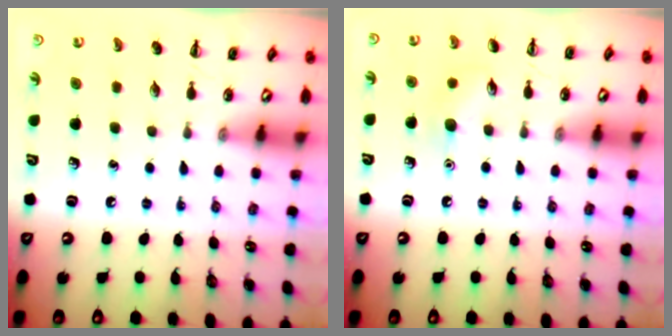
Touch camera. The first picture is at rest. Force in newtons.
{"total": 7.0, "press": 6.8, "slide": 1.6}